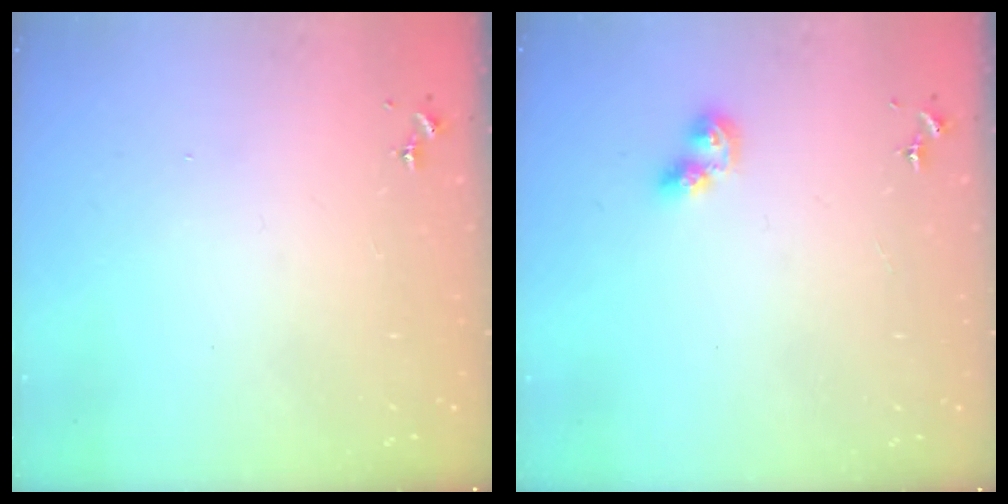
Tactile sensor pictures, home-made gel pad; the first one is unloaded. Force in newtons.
{"total": 6.0, "press": 6.0, "slide": 0.3}